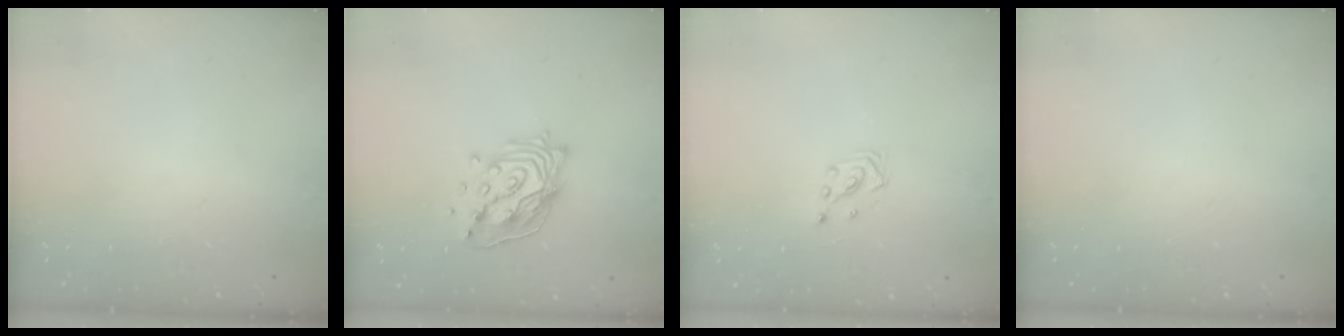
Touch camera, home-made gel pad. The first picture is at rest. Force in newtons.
{"total": 15.9, "press": 15.9, "slide": 1.5}
{"total": 2.6, "press": 2.6, "slide": 0.3}
{"total": 0.0}